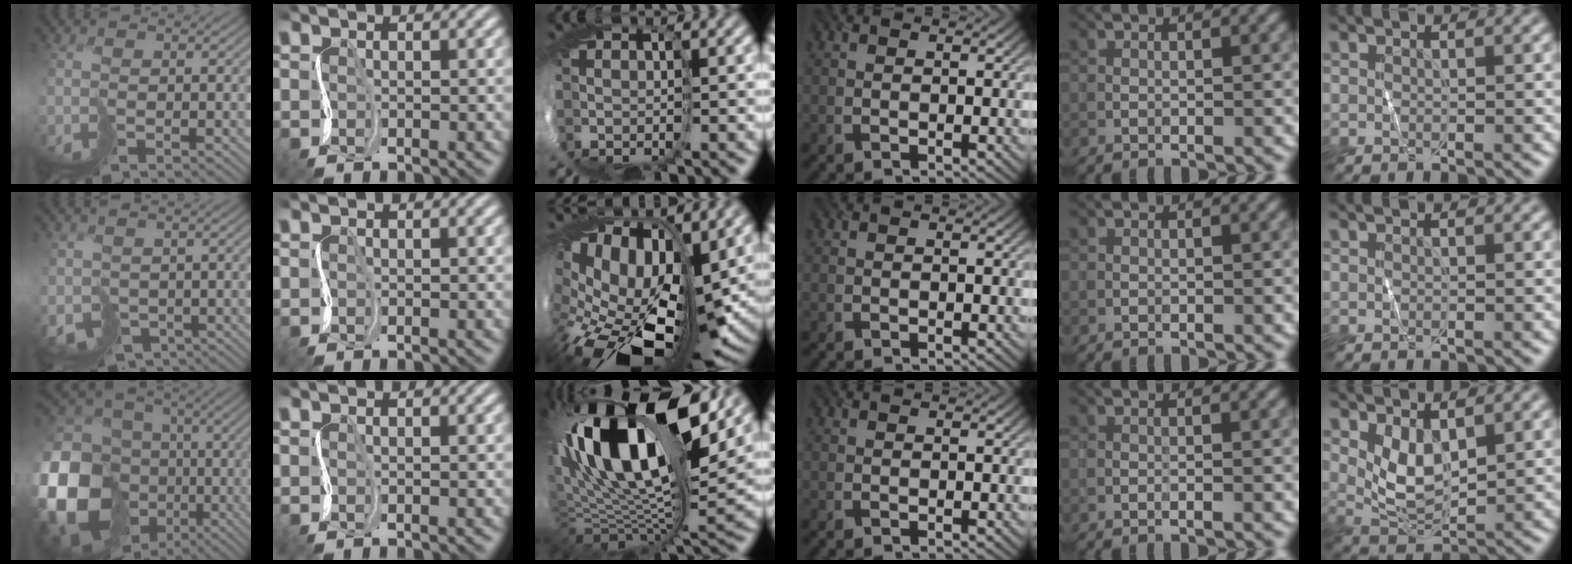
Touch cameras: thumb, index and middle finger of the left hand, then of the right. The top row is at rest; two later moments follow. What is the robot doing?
{"motion": "cut", "object": "tape"}